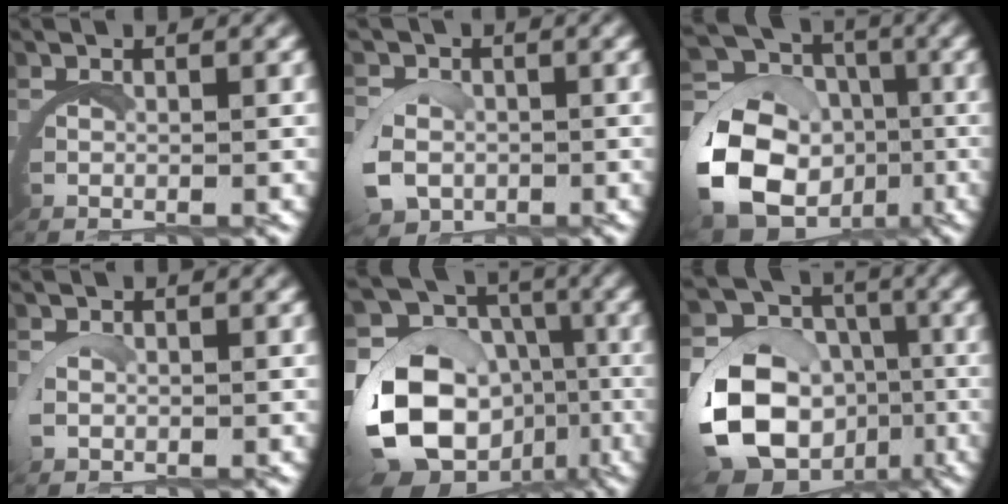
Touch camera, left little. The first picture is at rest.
{"total": 3.3, "force": [-0.7, 2.9, 1.5], "torque": [-0.039, -0.018, -0.011]}
{"total": 11.2, "force": [-1.7, 9.2, 6.1], "torque": [-0.130, -0.046, -0.023]}
{"total": 0.6, "force": [0.2, 0.4, 0.4], "torque": [-0.028, -0.009, 0.005]}
{"total": 11.2, "force": [-2.2, 8.8, 6.6], "torque": [-0.135, -0.045, -0.028]}
{"total": 10.2, "force": [-2.4, 8.2, 5.5], "torque": [-0.125, -0.048, -0.034]}